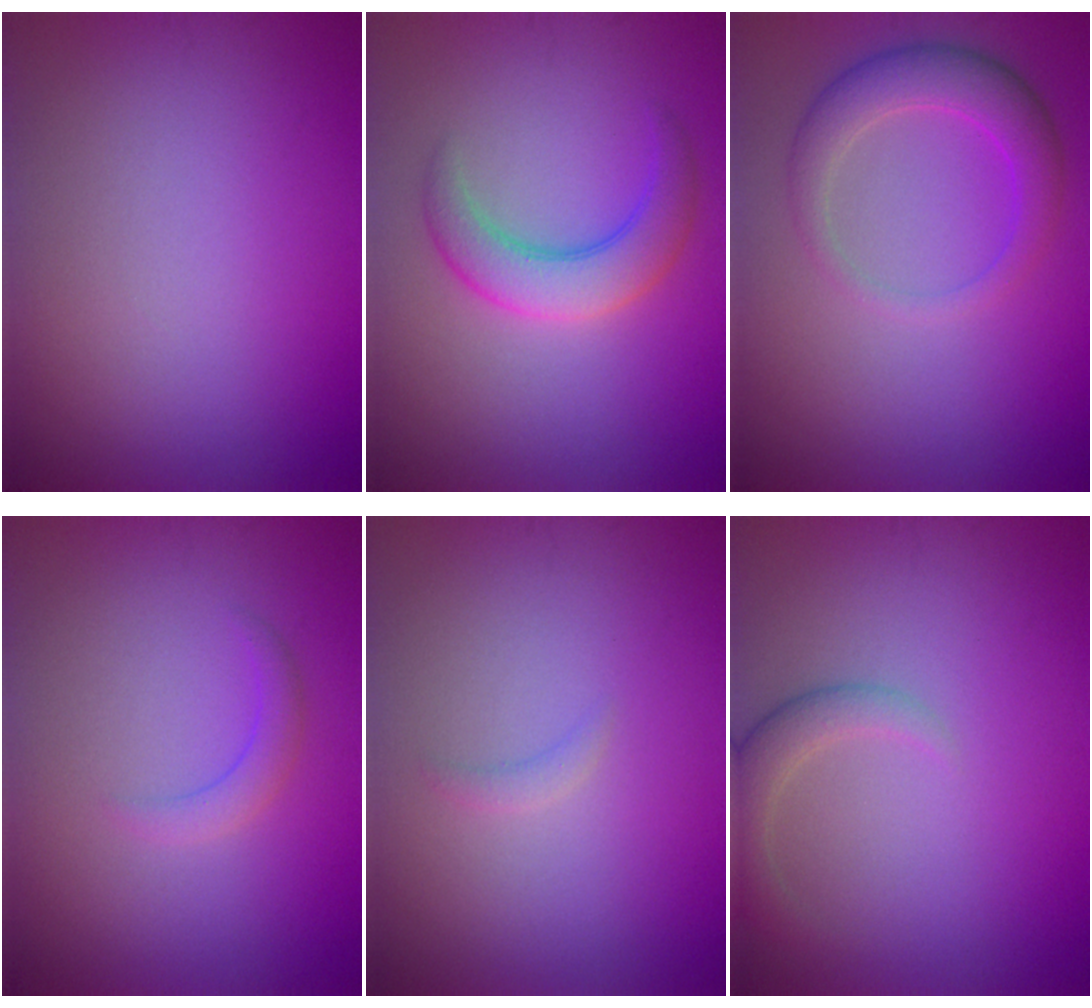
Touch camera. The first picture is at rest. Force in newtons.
{"total": 4.3, "press": 4.3, "slide": 0.1}
{"total": 3.9, "press": 3.9, "slide": 0.2}
{"total": 1.5, "press": 1.5, "slide": 0.1}
{"total": 0.8, "press": 0.7, "slide": 0.2}
{"total": 2.6, "press": 2.5, "slide": 0.4}